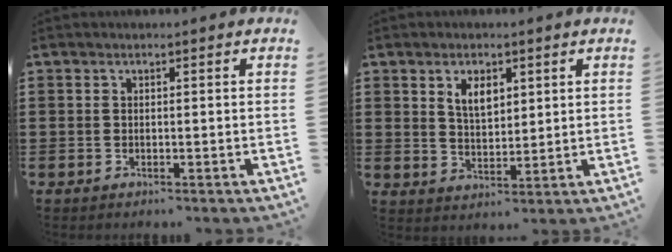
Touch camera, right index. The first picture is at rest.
{"total": 4.3, "force": [2.2, 2.3, 2.8], "torque": [-0.057, 0.005, 0.037]}